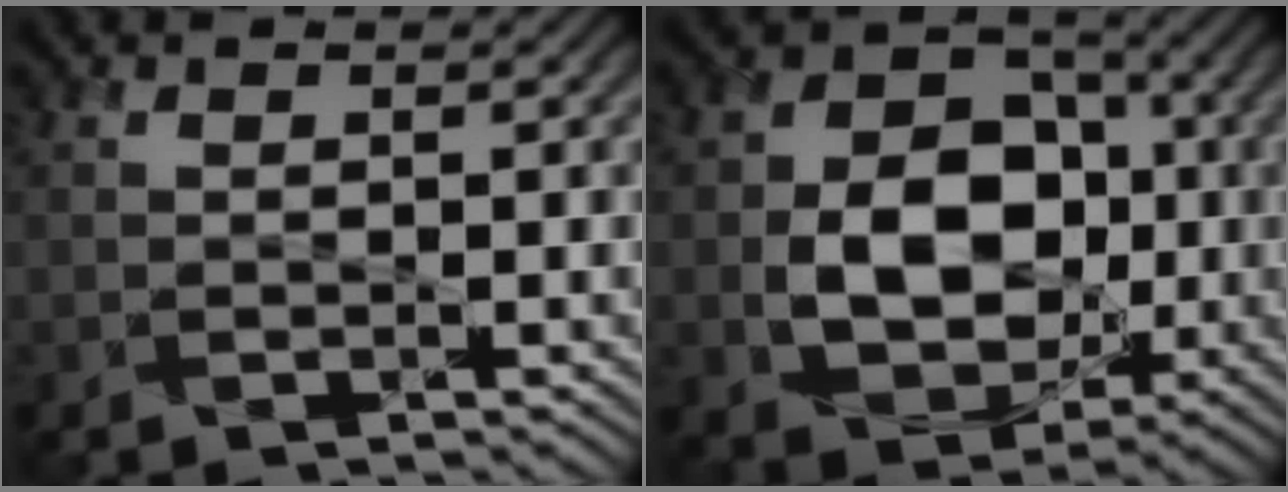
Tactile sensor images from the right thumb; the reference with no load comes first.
{"total": 11.3, "force": [-1.4, 8.6, 7.1], "torque": [-0.130, -0.003, -0.030]}